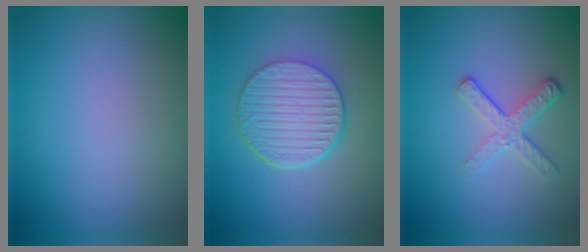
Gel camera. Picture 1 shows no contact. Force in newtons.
{"total": 6.6, "press": 4.7, "slide": 4.6}
{"total": 3.2, "press": 2.5, "slide": 2.0}